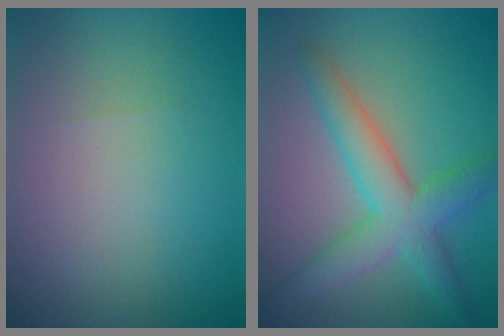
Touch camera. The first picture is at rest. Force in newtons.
{"total": 5.5, "press": 5.5, "slide": 0.1}